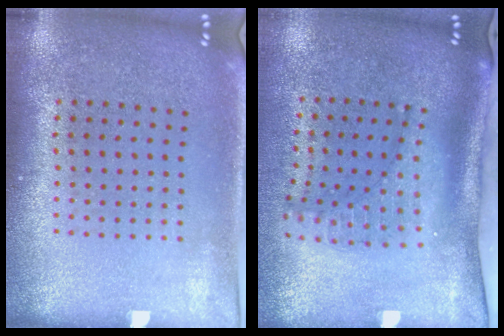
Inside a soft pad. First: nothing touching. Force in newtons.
{"total": 2.0, "press": 1.5, "slide": 1.3}